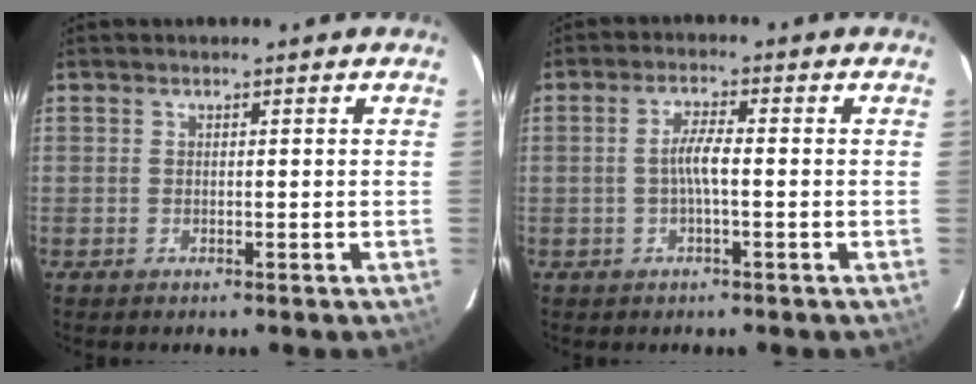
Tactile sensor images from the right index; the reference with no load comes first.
{"total": 3.6, "force": [-0.6, 0.3, 3.5], "torque": [-0.069, 0.005, -0.011]}